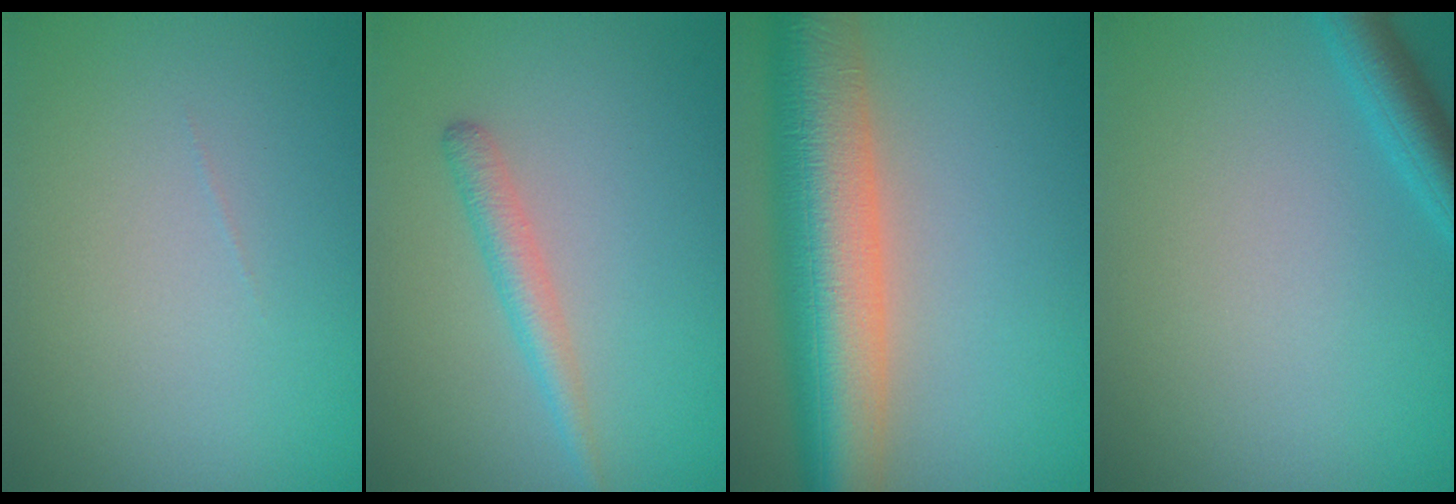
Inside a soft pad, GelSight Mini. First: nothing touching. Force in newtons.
{"total": 2.0, "press": 2.0, "slide": 0.1}
{"total": 11.0, "press": 11.0, "slide": 0.7}
{"total": 2.8, "press": 2.8, "slide": 0.2}